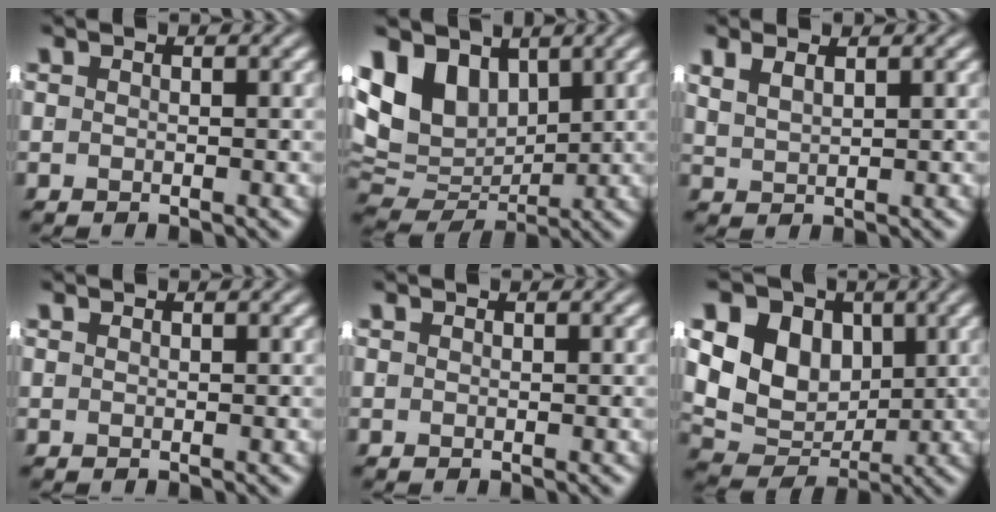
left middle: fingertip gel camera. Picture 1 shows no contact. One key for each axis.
{"total": 10.3, "fx": 1.2, "fy": 8.0, "fz": 6.4, "tx": -0.135, "ty": -0.034, "tz": 0.038}
{"total": 1.6, "fx": 1.4, "fy": 0.1, "fz": 0.8, "tx": -0.012, "ty": -0.003, "tz": 0.038}
{"total": 0.0}
{"total": 0.0}
{"total": 13.2, "fx": 1.7, "fy": 11.1, "fz": 7.0, "tx": -0.140, "ty": -0.022, "tz": 0.029}